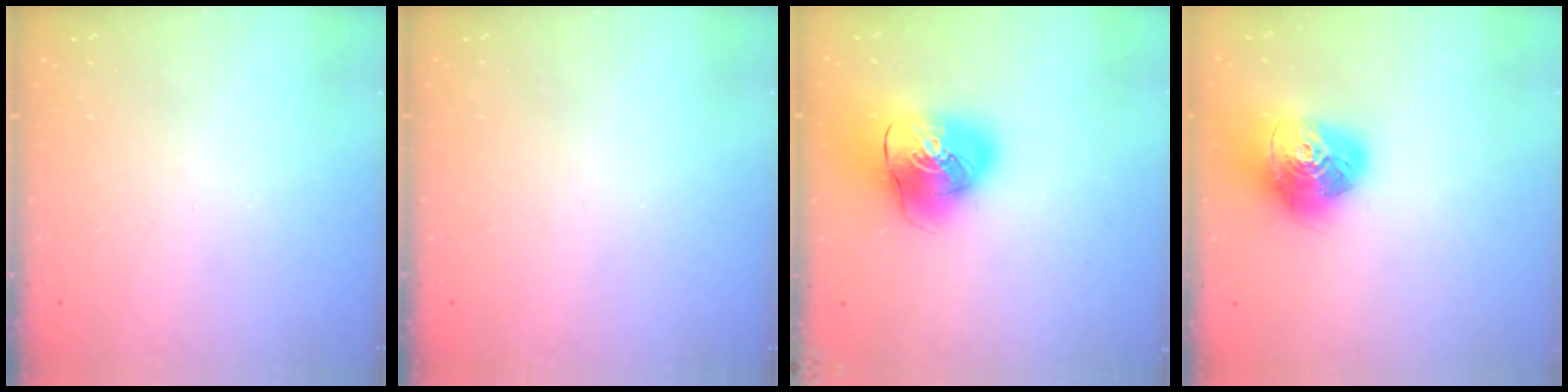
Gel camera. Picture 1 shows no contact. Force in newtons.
{"total": 0.0}
{"total": 15.9, "press": 15.6, "slide": 2.7}
{"total": 17.1, "press": 17.0, "slide": 2.2}